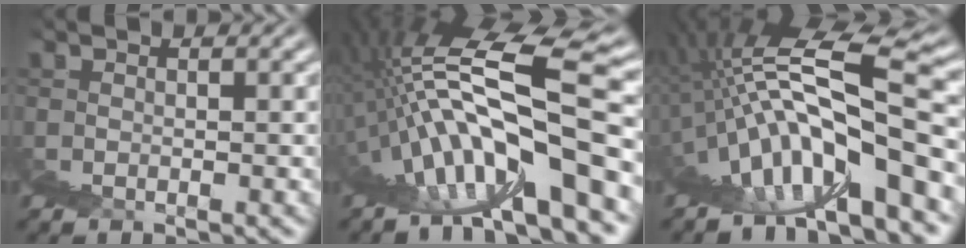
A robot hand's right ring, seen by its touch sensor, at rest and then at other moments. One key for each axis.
{"total": 11.4, "fx": 4.4, "fy": 2.0, "fz": 10.3, "tx": -0.174, "ty": 0.050, "tz": 0.058}
{"total": 11.4, "fx": 3.7, "fy": 2.7, "fz": 10.4, "tx": -0.167, "ty": 0.047, "tz": 0.047}